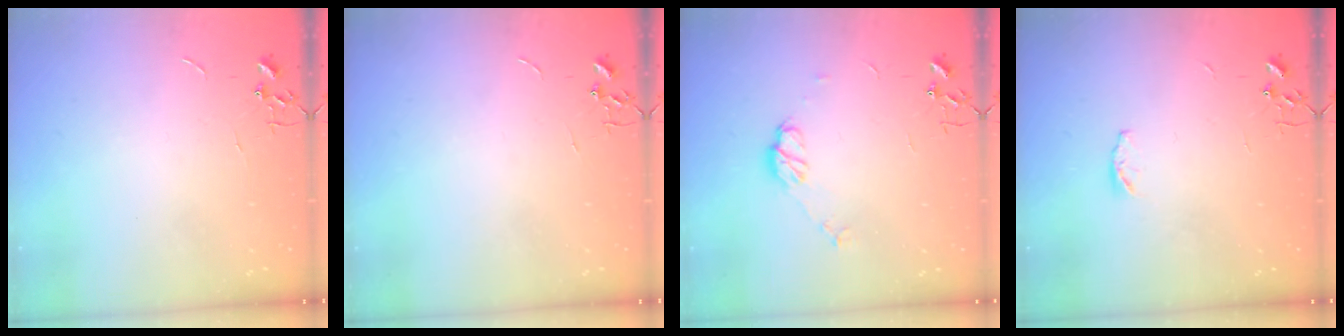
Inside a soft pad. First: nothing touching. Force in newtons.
{"total": 0.0}
{"total": 7.6, "press": 7.6, "slide": 0.3}
{"total": 4.0, "press": 4.0, "slide": 0.6}